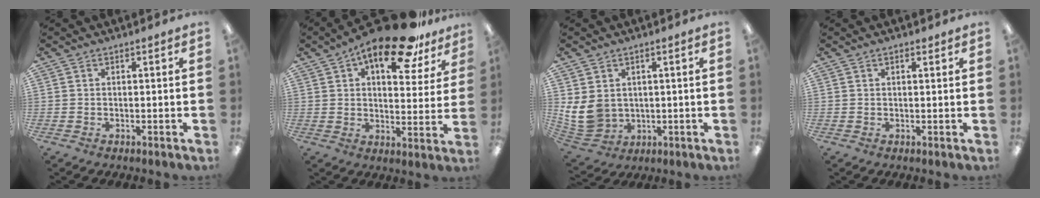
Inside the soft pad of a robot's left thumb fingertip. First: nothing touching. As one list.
[{"total": 16.9, "force": [11.3, 6.1, 10.9], "torque": [-0.159, -0.060, 0.184]}, {"total": 8.5, "force": [1.5, 7.0, 4.5], "torque": [-0.121, -0.007, 0.032]}, {"total": 1.2, "force": [0.7, 0.6, 0.7], "torque": [-0.008, -0.002, 0.011]}]